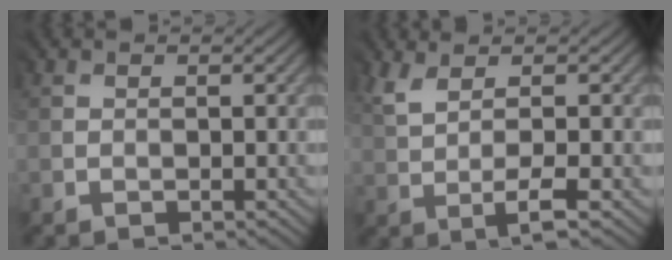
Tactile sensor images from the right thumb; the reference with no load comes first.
{"total": 3.8, "force": [1.0, 0.5, 3.7], "torque": [-0.083, 0.003, 0.020]}